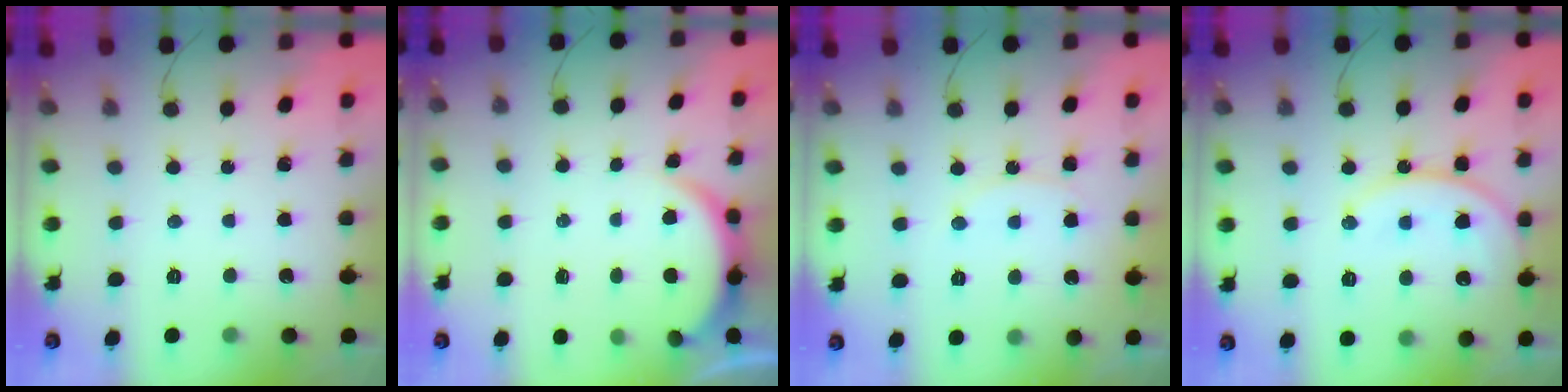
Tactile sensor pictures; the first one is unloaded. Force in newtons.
{"total": 3.4, "press": 3.3, "slide": 0.6}
{"total": 7.4, "press": 7.2, "slide": 1.7}
{"total": 15.0, "press": 14.9, "slide": 1.7}